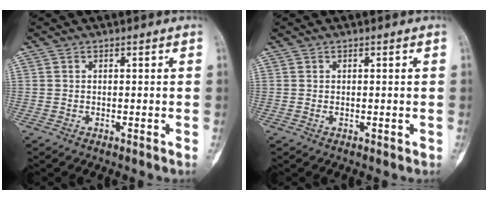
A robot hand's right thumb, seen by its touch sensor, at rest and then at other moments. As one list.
[{"total": 0.0}]